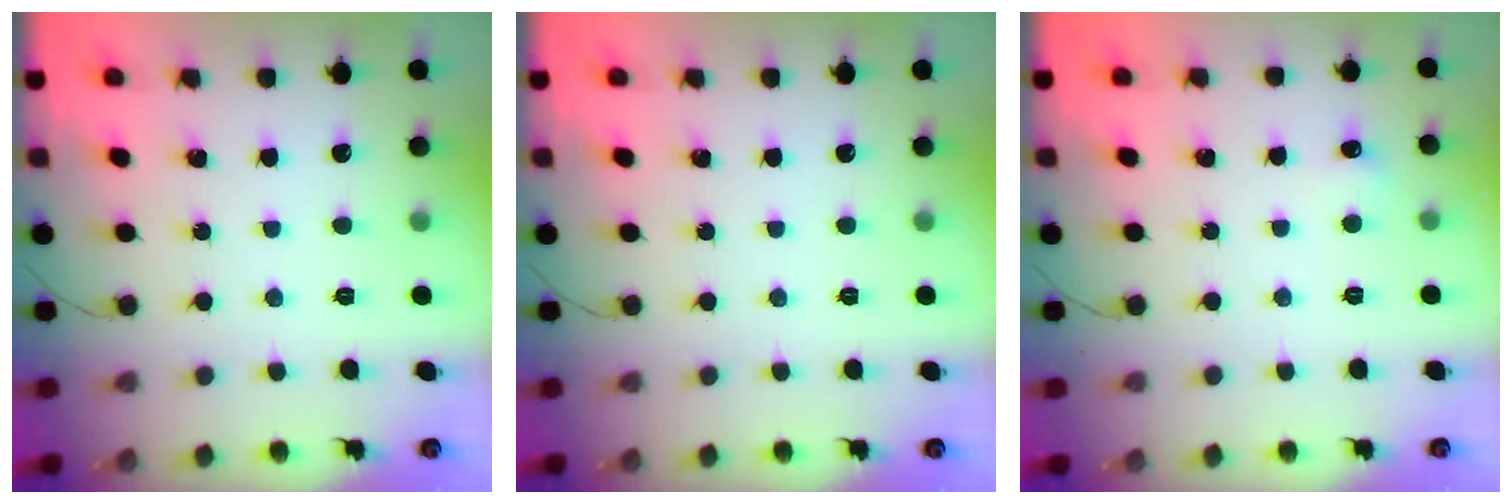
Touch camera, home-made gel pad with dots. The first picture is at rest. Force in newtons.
{"total": 0.0}
{"total": 4.2, "press": 3.9, "slide": 1.3}